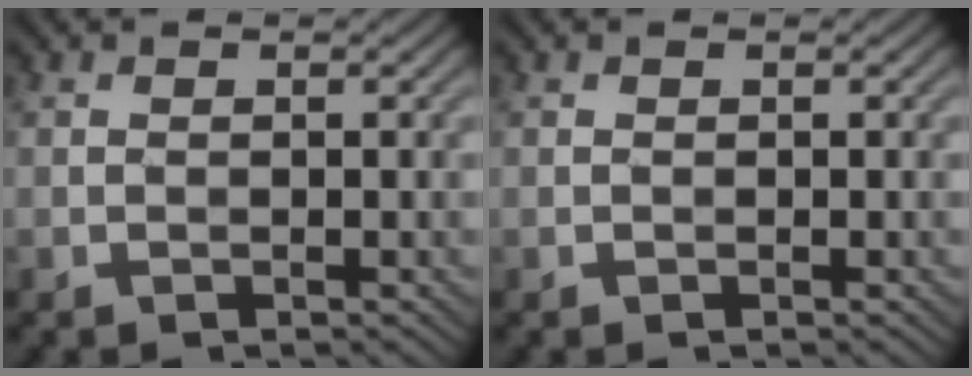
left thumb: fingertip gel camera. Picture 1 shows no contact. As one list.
[{"total": 0.0}]